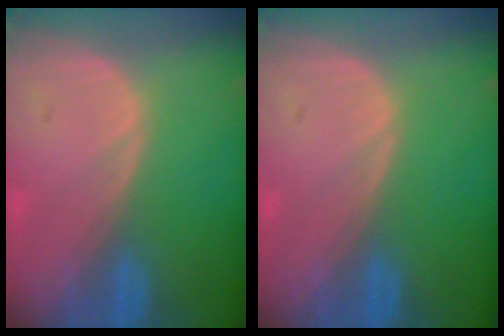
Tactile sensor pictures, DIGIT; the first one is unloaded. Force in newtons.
{"total": 0.0}